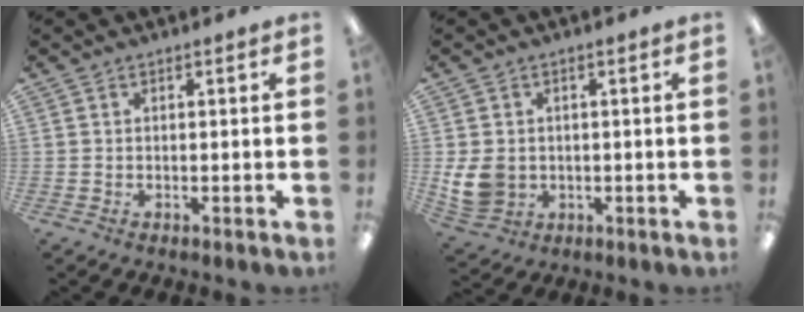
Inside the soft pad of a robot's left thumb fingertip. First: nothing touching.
{"total": 7.4, "force": [0.1, 6.4, 3.8], "torque": [-0.081, 0.005, 0.005]}